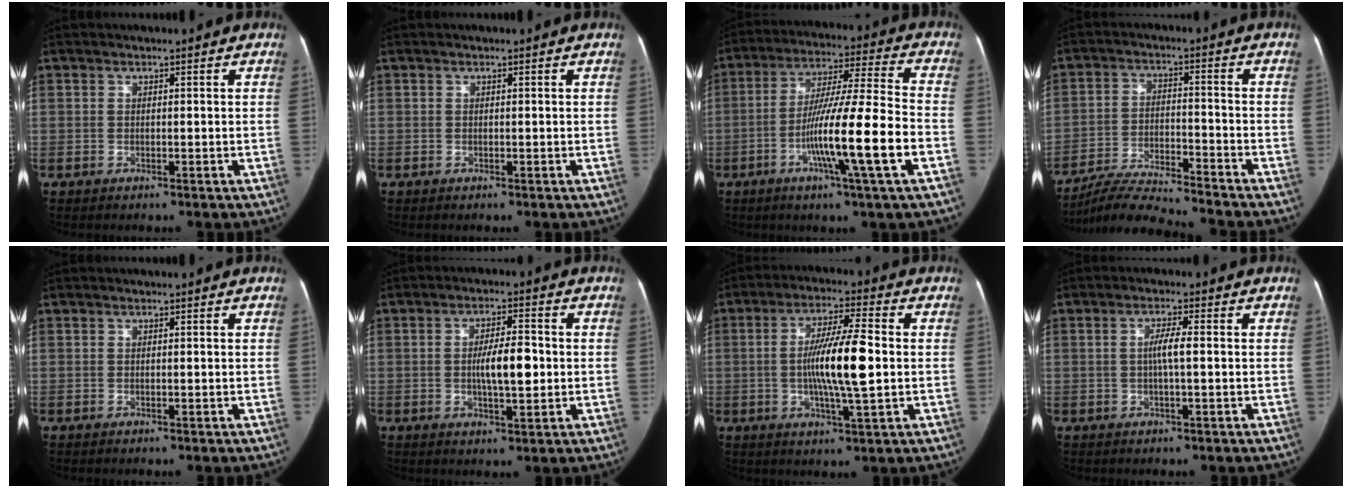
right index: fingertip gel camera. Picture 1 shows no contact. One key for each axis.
{"total": 0.0}
{"total": 15.9, "fx": -5.2, "fy": -0.9, "fz": 15.0, "tx": -0.262, "ty": -0.006, "tz": -0.093}
{"total": 10.5, "fx": -10.2, "fy": -0.7, "fz": 2.3, "tx": -0.043, "ty": 0.004, "tz": -0.185}
{"total": 0.0}
{"total": 7.2, "fx": -0.3, "fy": 2.1, "fz": 6.9, "tx": -0.123, "ty": 0.011, "tz": -0.004}
{"total": 11.6, "fx": -0.5, "fy": 1.2, "fz": 11.5, "tx": -0.213, "ty": 0.004, "tz": -0.011}
{"total": 3.5, "fx": -0.1, "fy": 0.4, "fz": 3.4, "tx": -0.065, "ty": 0.007, "tz": -0.001}